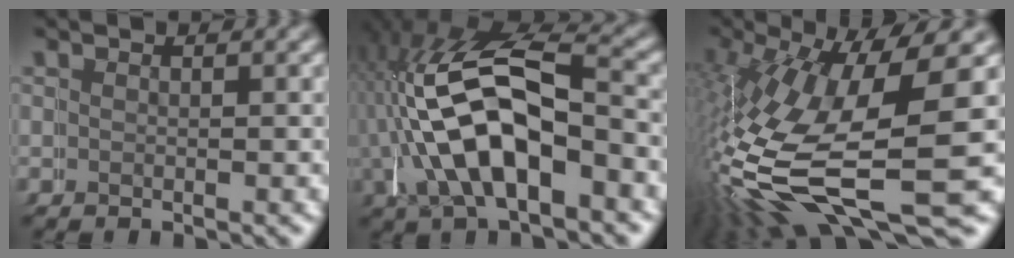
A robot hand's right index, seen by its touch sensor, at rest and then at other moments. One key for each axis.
{"total": 11.3, "fx": 0.1, "fy": 7.4, "fz": 8.5, "tx": -0.184, "ty": -0.011, "tz": 0.004}
{"total": 11.4, "fx": -1.8, "fy": 5.6, "fz": 9.8, "tx": -0.201, "ty": -0.039, "tz": -0.003}